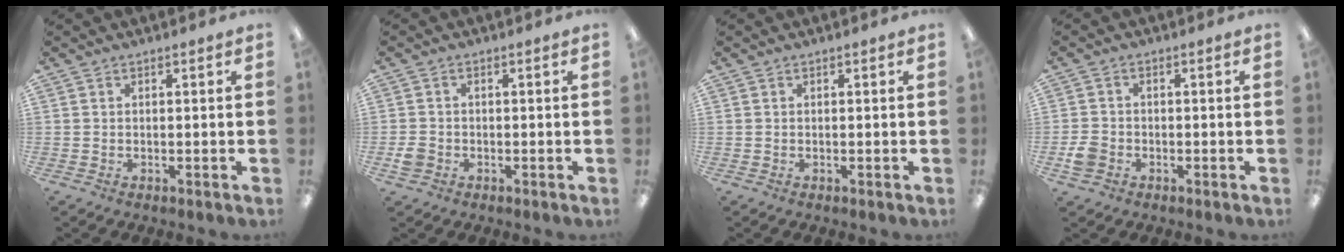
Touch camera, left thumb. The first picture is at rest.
{"total": 2.5, "force": [-1.3, 1.9, 1.0], "torque": [-0.014, 0.004, -0.023]}
{"total": 0.0}
{"total": 3.4, "force": [-1.8, 2.6, 1.3], "torque": [-0.025, 0.005, -0.034]}